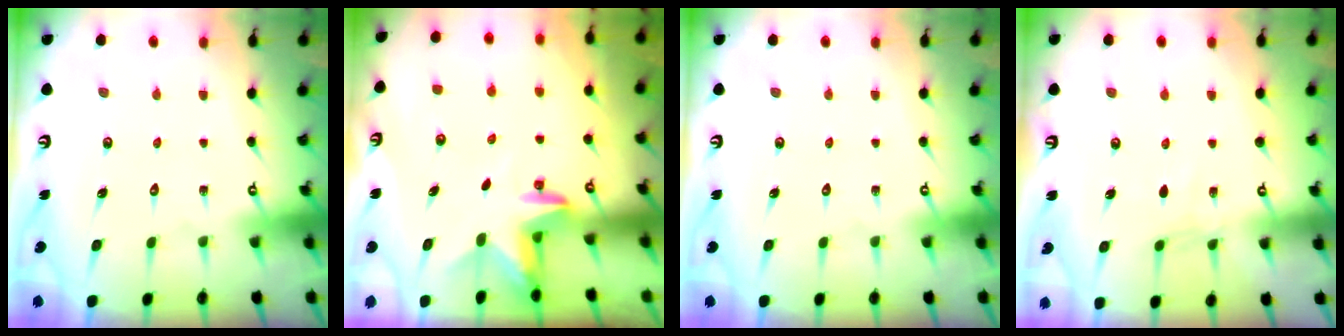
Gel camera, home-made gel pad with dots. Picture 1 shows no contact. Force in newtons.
{"total": 3.2, "press": 3.1, "slide": 0.7}
{"total": 0.0}
{"total": 3.4, "press": 3.4, "slide": 0.5}